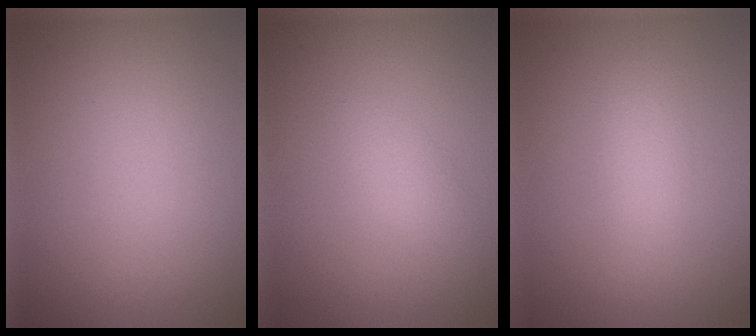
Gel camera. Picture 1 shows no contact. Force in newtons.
{"total": 1.4, "press": 1.4, "slide": 0.1}
{"total": 2.3, "press": 2.3, "slide": 0.0}